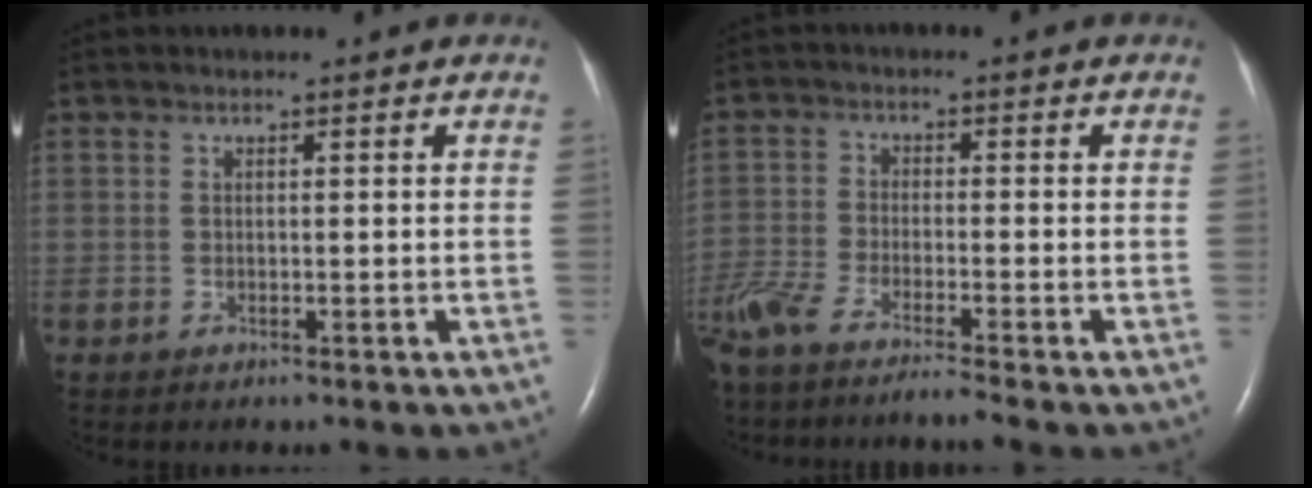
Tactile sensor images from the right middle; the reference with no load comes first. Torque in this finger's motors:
{"motor_torque": [1.09, -1.04, 0.46, 0.19]}